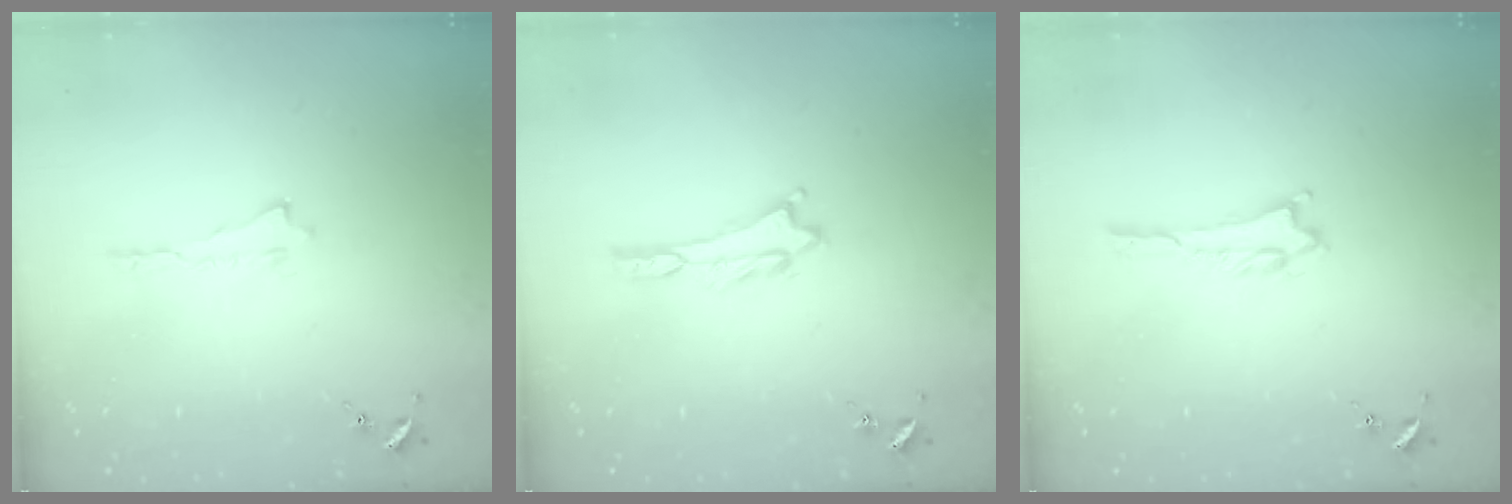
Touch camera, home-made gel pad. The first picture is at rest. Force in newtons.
{"total": 1.0, "press": 1.0, "slide": 0.1}
{"total": 1.1, "press": 1.0, "slide": 0.1}